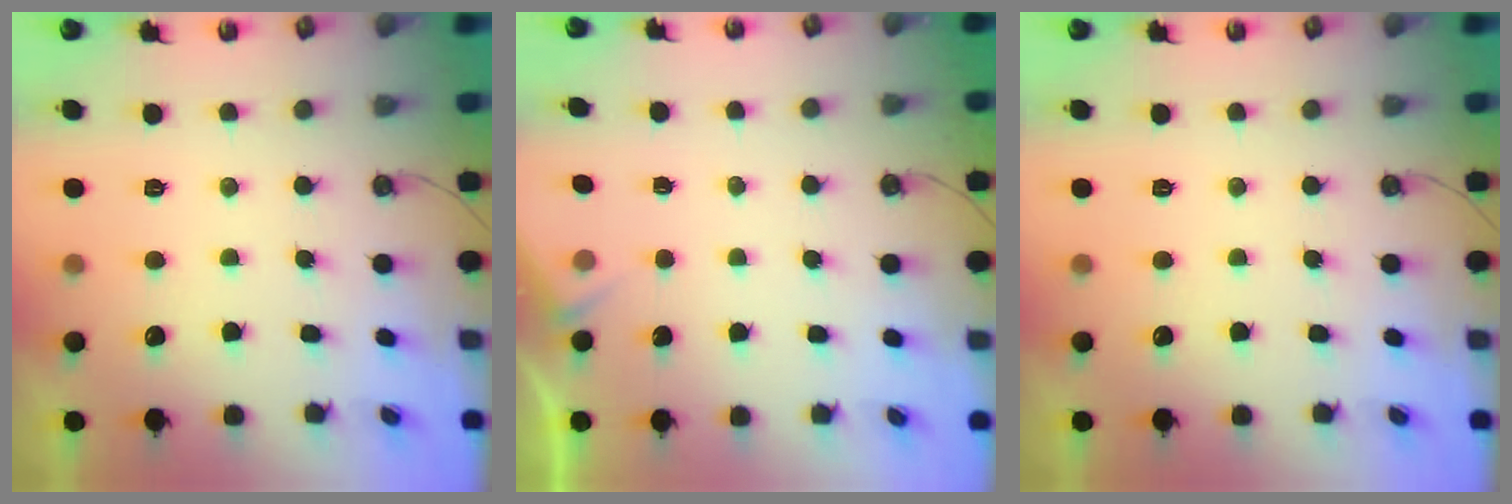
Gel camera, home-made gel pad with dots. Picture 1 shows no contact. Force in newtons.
{"total": 2.8, "press": 2.7, "slide": 0.4}
{"total": 0.0}